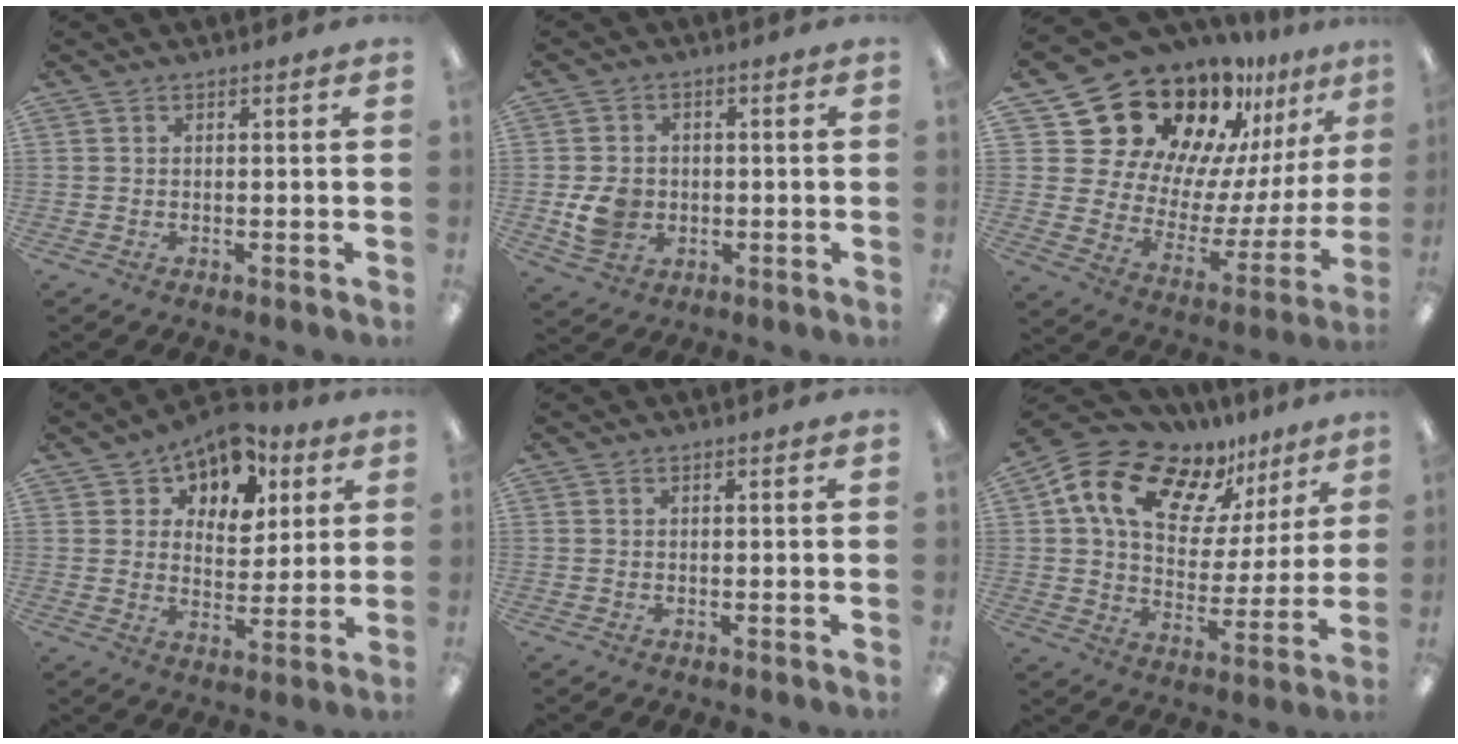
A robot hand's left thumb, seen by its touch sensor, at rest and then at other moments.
{"total": 7.0, "force": [-1.1, 5.9, 3.5], "torque": [-0.051, 0.004, -0.018]}
{"total": 22.3, "force": [18.0, 11.2, 7.0], "torque": [-0.112, -0.149, 0.335]}
{"total": 10.8, "force": [7.7, 6.6, 3.6], "torque": [-0.062, -0.051, 0.141]}
{"total": 0.0}
{"total": 16.1, "force": [10.8, 9.2, 7.5], "torque": [-0.147, -0.064, 0.195]}